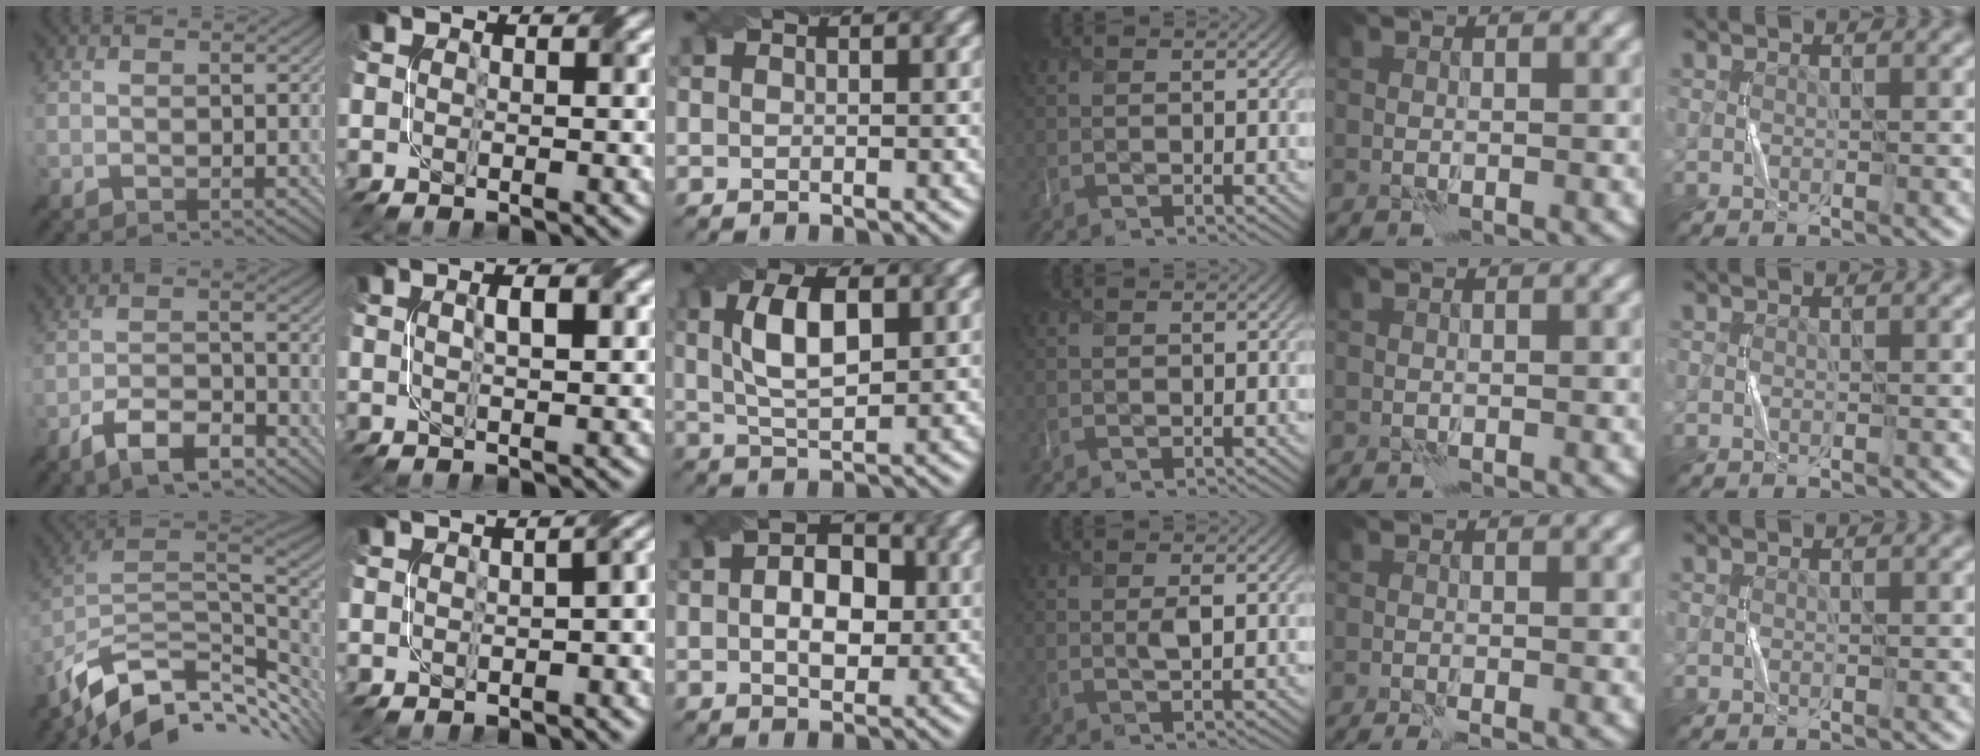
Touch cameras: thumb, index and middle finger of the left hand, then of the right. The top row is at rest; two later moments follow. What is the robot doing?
{"motion": "twist", "object": "screw"}